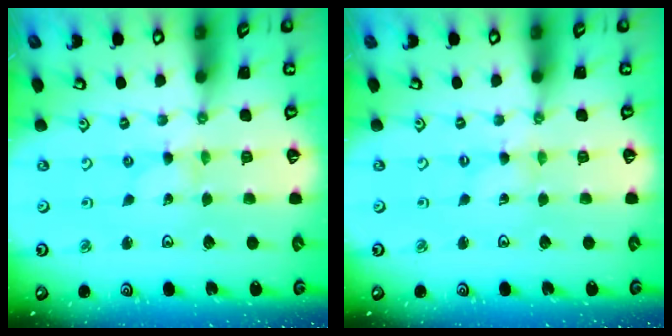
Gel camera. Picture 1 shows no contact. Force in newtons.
{"total": 0.0}